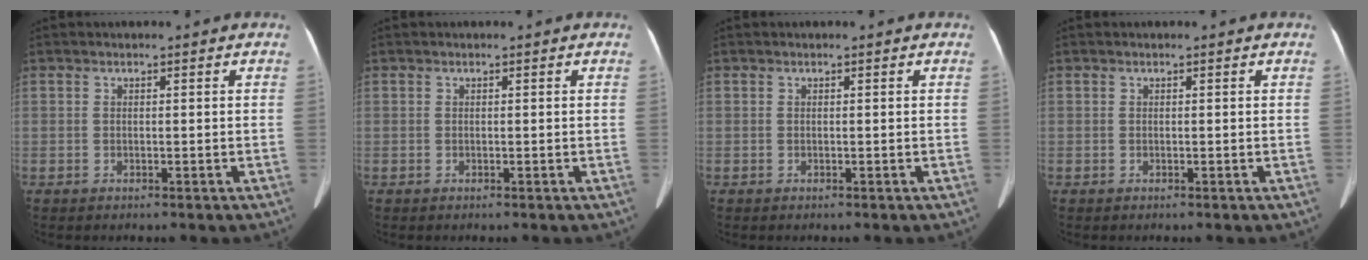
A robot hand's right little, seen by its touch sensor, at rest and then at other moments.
{"total": 0.0}
{"total": 0.0}
{"total": 0.0}